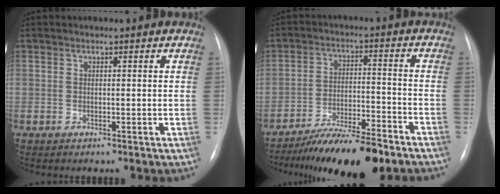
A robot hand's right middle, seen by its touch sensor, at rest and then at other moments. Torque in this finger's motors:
{"motor_torque": [1.08, -1.06, 0.27, 0.13]}